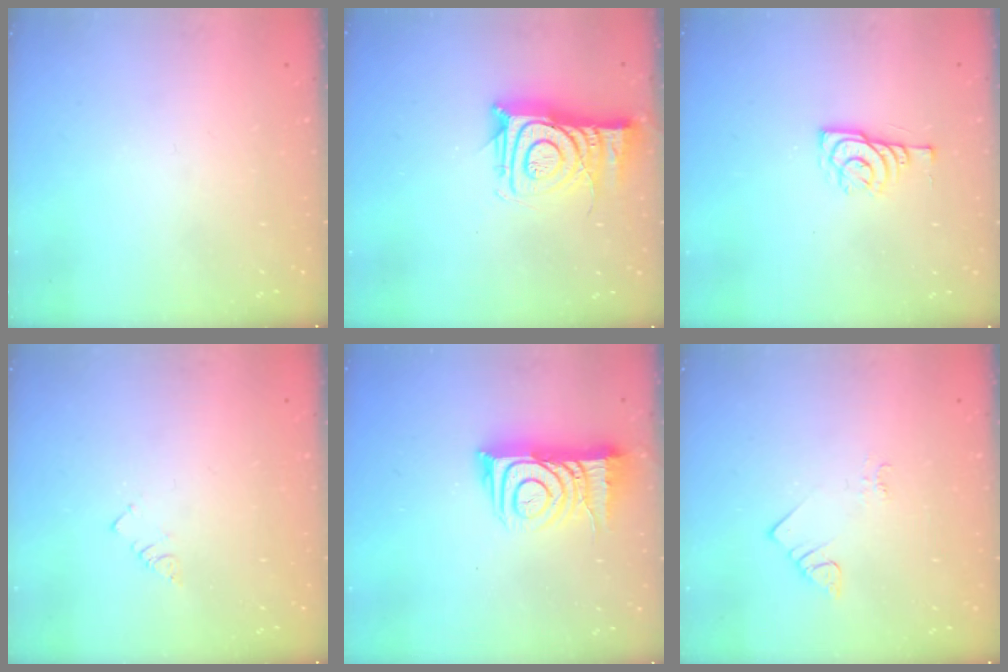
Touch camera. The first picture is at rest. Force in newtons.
{"total": 14.1, "press": 14.0, "slide": 1.3}
{"total": 7.7, "press": 7.7, "slide": 0.5}
{"total": 2.9, "press": 2.9, "slide": 0.4}
{"total": 12.8, "press": 12.7, "slide": 1.2}
{"total": 2.1, "press": 2.1, "slide": 0.4}